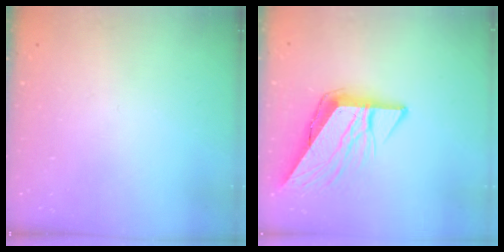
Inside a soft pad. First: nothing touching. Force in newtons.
{"total": 10.6, "press": 10.5, "slide": 1.3}